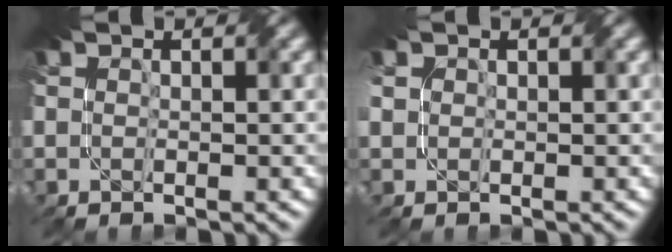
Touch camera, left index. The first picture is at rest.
{"total": 1.0, "force": [0.2, 0.9, 0.3], "torque": [-0.010, 0.001, 0.003]}